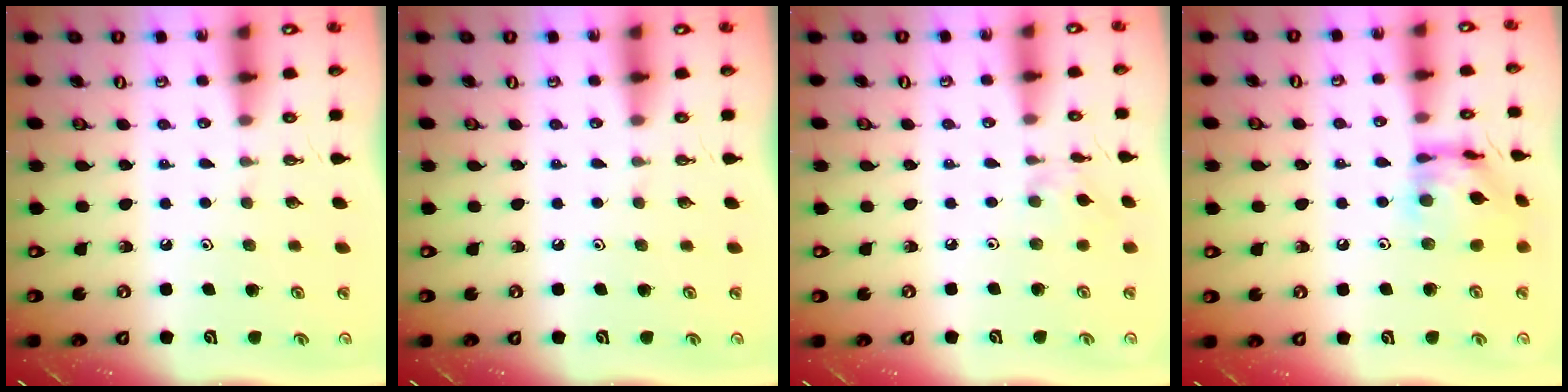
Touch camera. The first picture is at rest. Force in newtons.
{"total": 0.0}
{"total": 1.1, "press": 1.0, "slide": 0.2}
{"total": 12.6, "press": 12.6, "slide": 1.2}